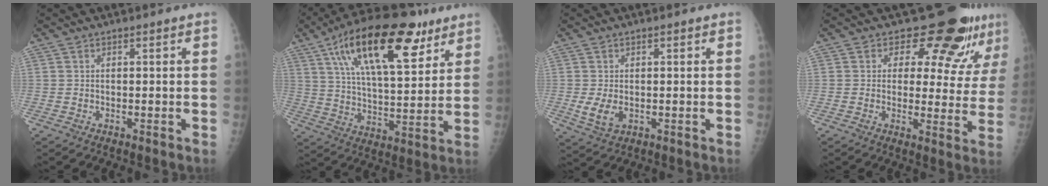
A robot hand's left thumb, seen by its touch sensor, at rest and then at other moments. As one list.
[{"total": 23.2, "force": [12.1, 9.2, 17.5], "torque": [-0.265, -0.022, 0.200]}, {"total": 4.2, "force": [-0.5, 2.8, 3.1], "torque": [-0.058, -0.010, -0.002]}, {"total": 12.6, "force": [9.9, 5.5, 5.6], "torque": [-0.024, -0.069, 0.111]}]